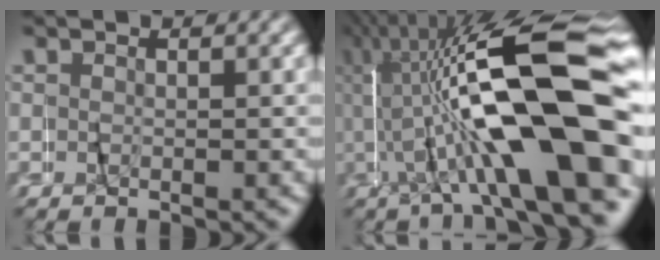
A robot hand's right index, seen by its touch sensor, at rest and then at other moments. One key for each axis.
{"total": 16.4, "fx": 0.9, "fy": 6.0, "fz": 15.2, "tx": -0.253, "ty": 0.026, "tz": 0.009}